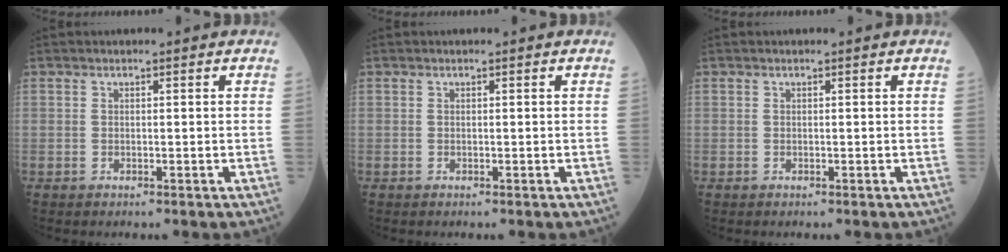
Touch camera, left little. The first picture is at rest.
{"total": 0.0}
{"total": 0.0}